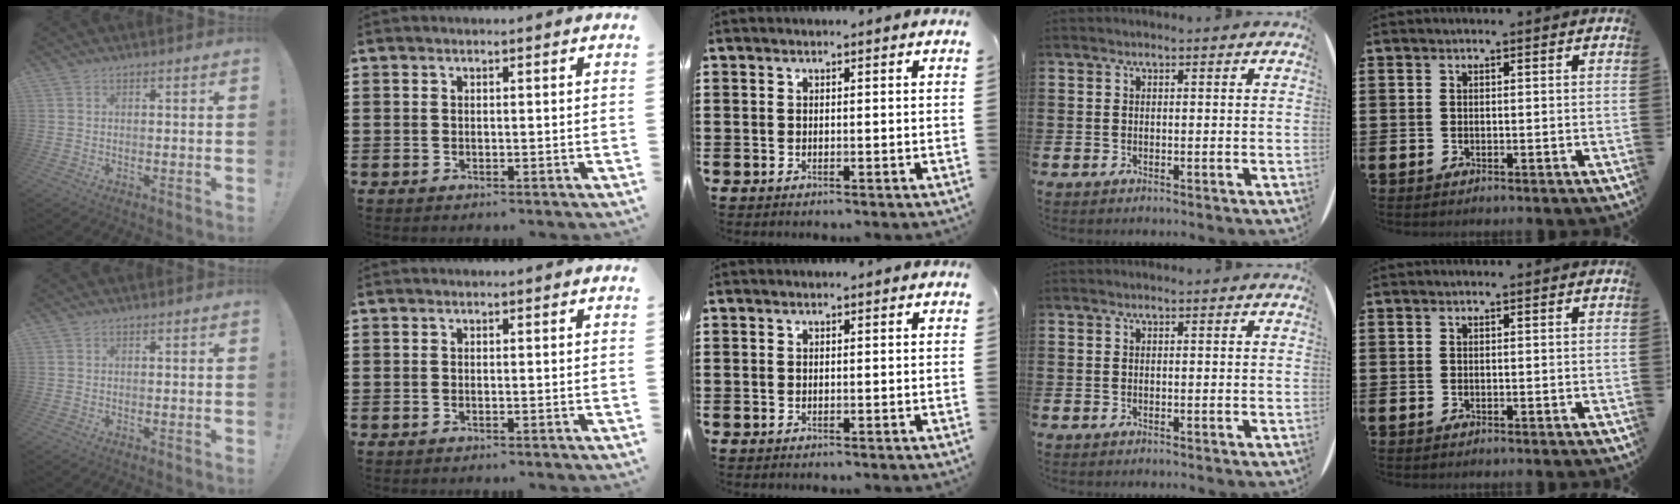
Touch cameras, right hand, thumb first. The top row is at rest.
{}